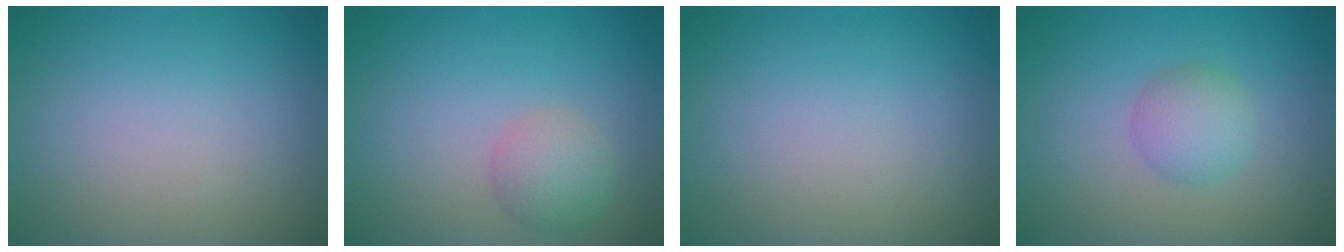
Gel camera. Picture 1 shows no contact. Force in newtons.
{"total": 2.6, "press": 2.6, "slide": 0.0}
{"total": 0.0}
{"total": 2.4, "press": 2.4, "slide": 0.0}